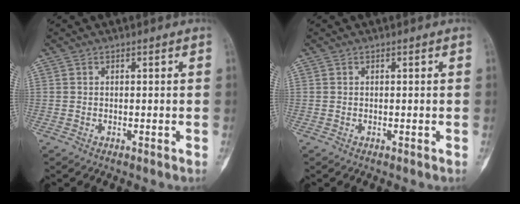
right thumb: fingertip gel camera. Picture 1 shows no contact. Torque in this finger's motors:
{"motor_torque": [0.01, 0.01, 0.02, 0.00, 0.00]}